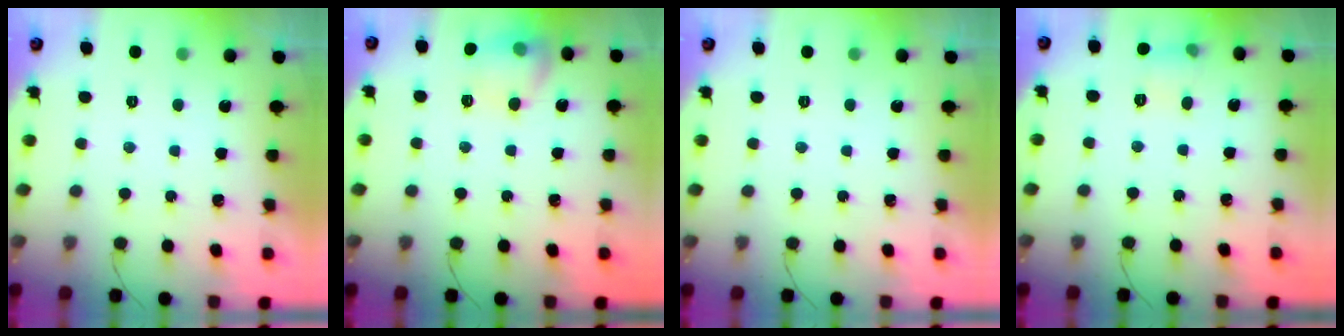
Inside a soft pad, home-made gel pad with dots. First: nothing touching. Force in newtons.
{"total": 11.2, "press": 11.2, "slide": 0.8}
{"total": 0.0}
{"total": 6.9, "press": 6.7, "slide": 1.7}